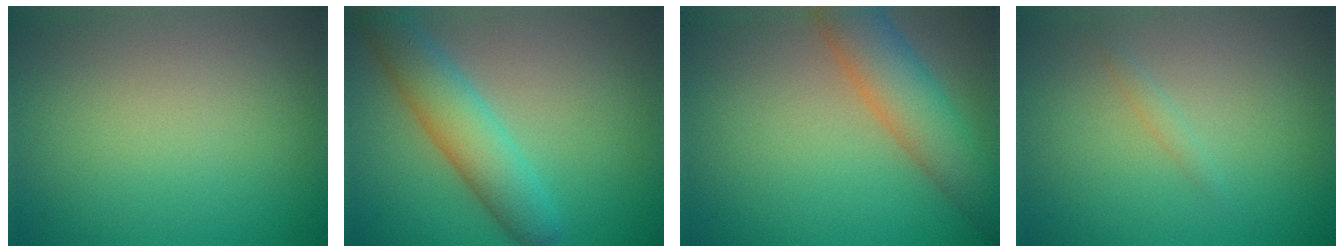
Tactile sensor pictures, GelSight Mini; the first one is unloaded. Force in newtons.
{"total": 5.5, "press": 5.5, "slide": 0.3}
{"total": 5.8, "press": 5.8, "slide": 0.2}
{"total": 0.8, "press": 0.8, "slide": 0.1}